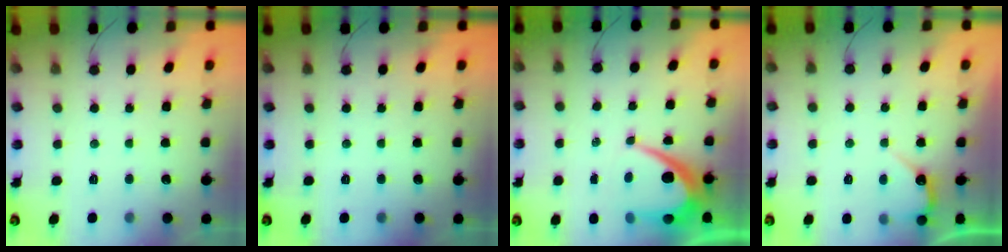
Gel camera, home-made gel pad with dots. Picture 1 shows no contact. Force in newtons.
{"total": 0.0}
{"total": 8.9, "press": 8.9, "slide": 0.6}
{"total": 4.0, "press": 4.0, "slide": 0.2}